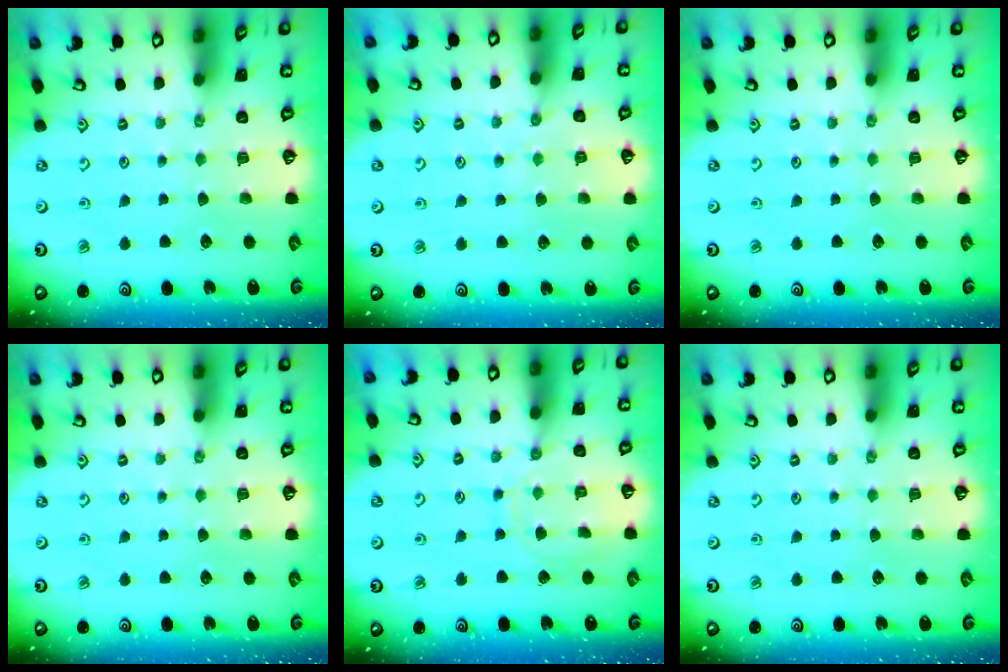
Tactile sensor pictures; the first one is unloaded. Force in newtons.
{"total": 6.2, "press": 6.1, "slide": 0.8}
{"total": 0.0}
{"total": 0.0}
{"total": 8.9, "press": 8.9, "slide": 0.8}
{"total": 0.0}